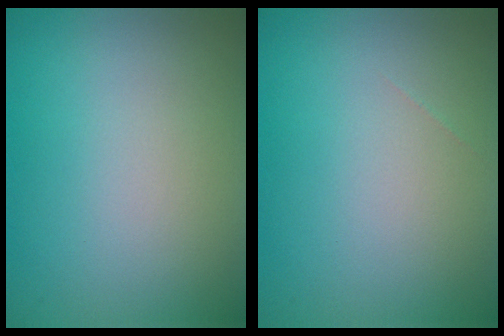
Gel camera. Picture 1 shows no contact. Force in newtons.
{"total": 0.0}